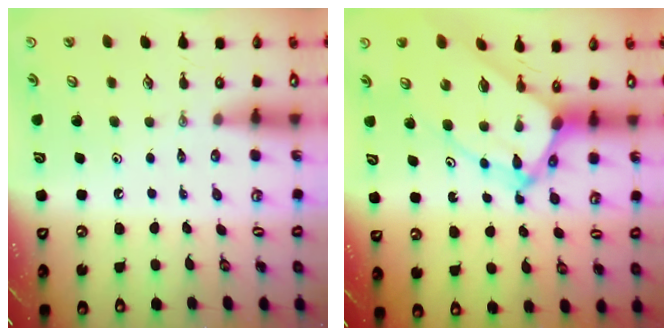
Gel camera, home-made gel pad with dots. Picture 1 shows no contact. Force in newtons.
{"total": 10.3, "press": 10.2, "slide": 1.0}